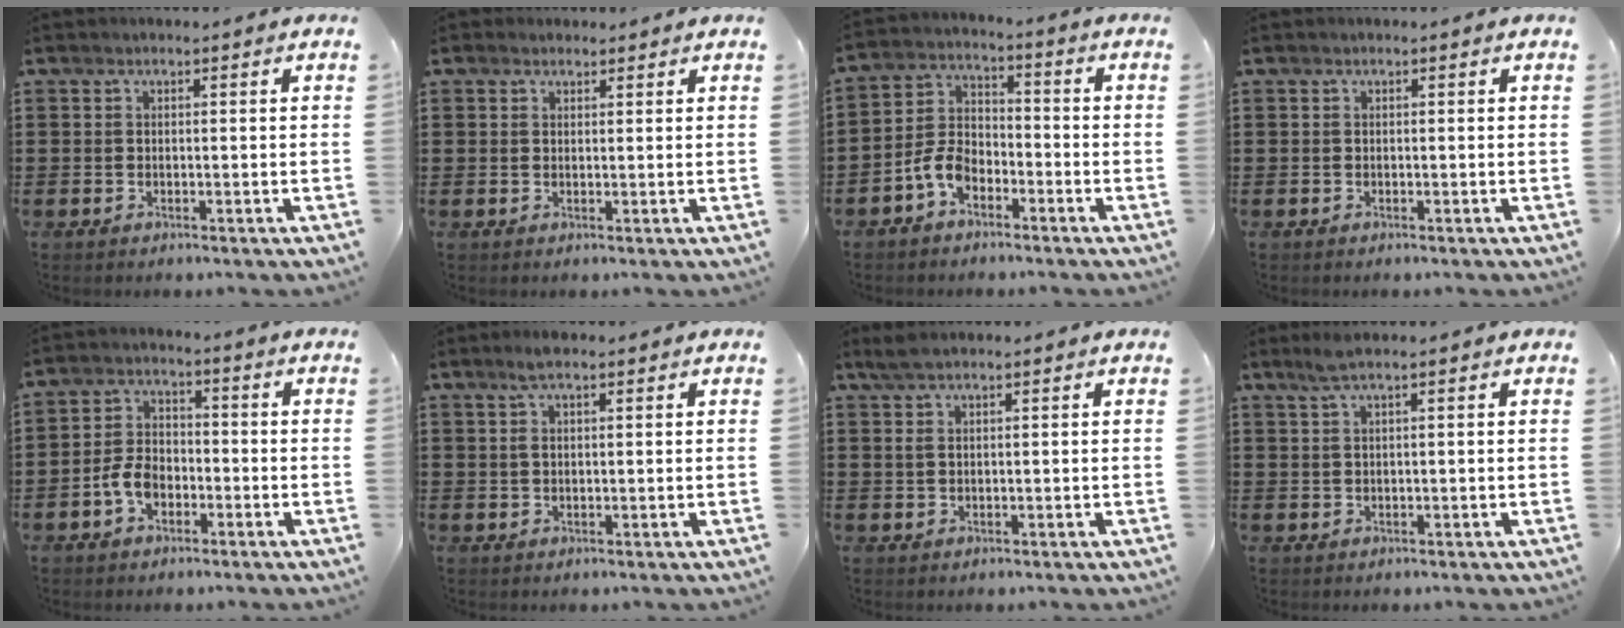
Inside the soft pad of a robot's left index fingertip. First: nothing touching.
{"total": 1.2, "force": [1.0, 0.6, 0.2], "torque": [-0.006, 0.005, 0.020]}
{"total": 6.2, "force": [-3.6, 3.7, 3.4], "torque": [-0.095, 0.008, -0.078]}
{"total": 0.0}
{"total": 5.4, "force": [-2.3, 3.3, 3.5], "torque": [-0.089, 0.004, -0.051]}
{"total": 2.8, "force": [1.4, 0.9, 2.3], "torque": [-0.048, 0.007, 0.023]}
{"total": 2.2, "force": [1.0, 0.5, 1.9], "torque": [-0.038, 0.003, 0.017]}
{"total": 2.0, "force": [1.1, -0.1, 1.7], "torque": [-0.035, -0.001, 0.019]}